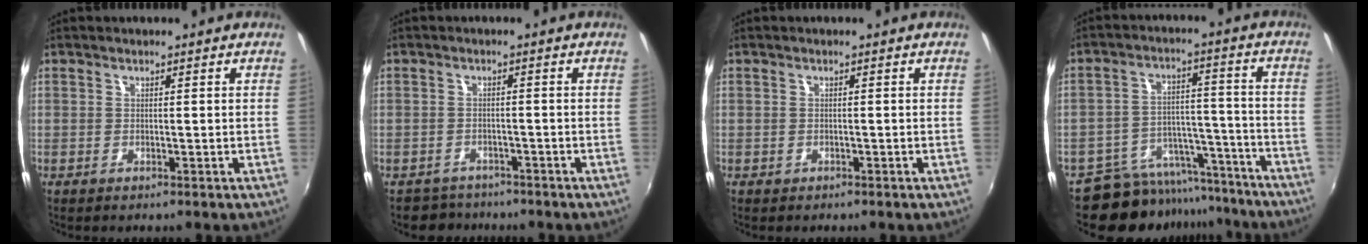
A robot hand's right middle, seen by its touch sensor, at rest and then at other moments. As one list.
[{"total": 4.0, "force": [-3.4, 2.1, -0.3], "torque": [-0.010, 0.004, -0.059]}, {"total": 0.8, "force": [-0.5, 0.6, 0.1], "torque": [-0.005, -0.002, -0.005]}, {"total": 16.3, "force": [-14.5, 6.8, 3.0], "torque": [-0.065, 0.040, -0.194]}]